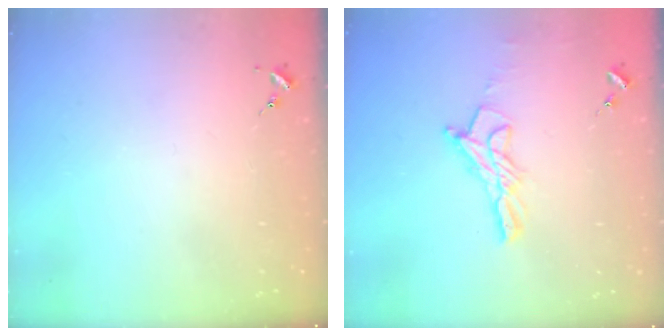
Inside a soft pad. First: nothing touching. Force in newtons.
{"total": 11.7, "press": 11.7, "slide": 0.9}